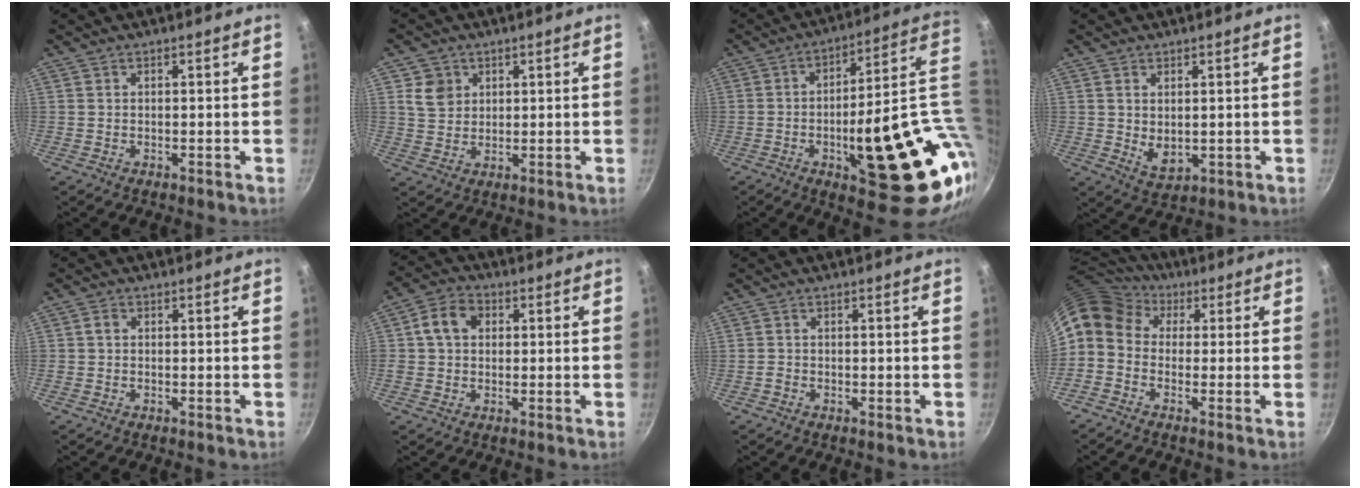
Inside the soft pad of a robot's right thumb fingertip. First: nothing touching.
{"total": 5.2, "force": [1.9, 4.4, 1.8], "torque": [-0.011, 0.000, 0.038]}
{"total": 26.9, "force": [-1.2, 9.2, 25.2], "torque": [-0.307, -0.003, -0.002]}
{"total": 4.5, "force": [0.7, 2.8, 3.4], "torque": [-0.055, -0.017, 0.022]}
{"total": 1.3, "force": [0.0, 1.1, 0.6], "torque": [-0.009, 0.007, -0.002]}
{"total": 6.7, "force": [1.3, 5.4, 3.7], "torque": [-0.048, 0.012, 0.008]}
{"total": 0.8, "force": [-0.4, 0.5, 0.5], "torque": [-0.014, 0.004, -0.012]}
{"total": 10.0, "force": [2.2, 8.1, 5.4], "torque": [-0.104, 0.027, 0.012]}